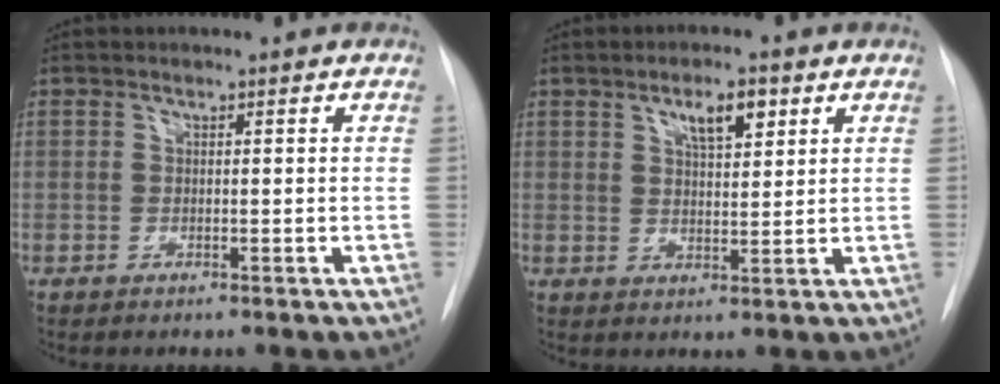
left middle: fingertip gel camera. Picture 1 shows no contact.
{"total": 5.1, "force": [2.7, 1.7, 4.0], "torque": [-0.066, 0.001, 0.045]}